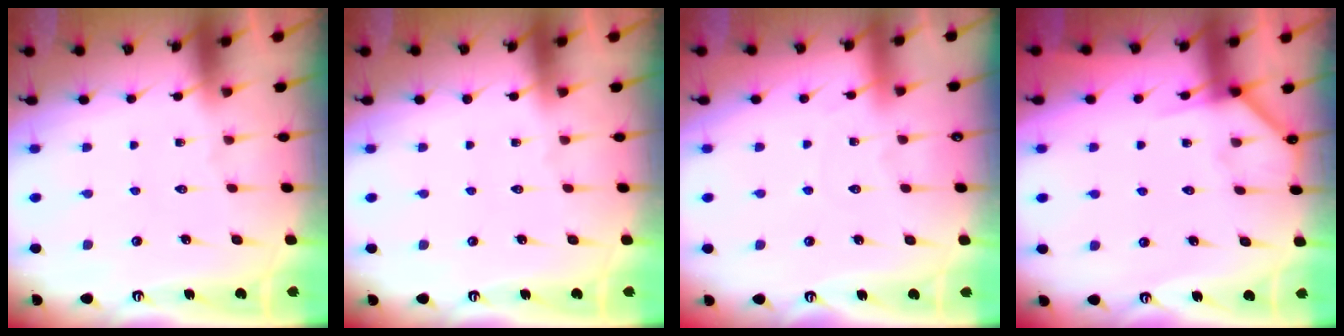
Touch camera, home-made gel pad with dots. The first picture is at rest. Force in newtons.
{"total": 0.0}
{"total": 2.8, "press": 2.8, "slide": 0.4}
{"total": 5.5, "press": 5.5, "slide": 0.5}